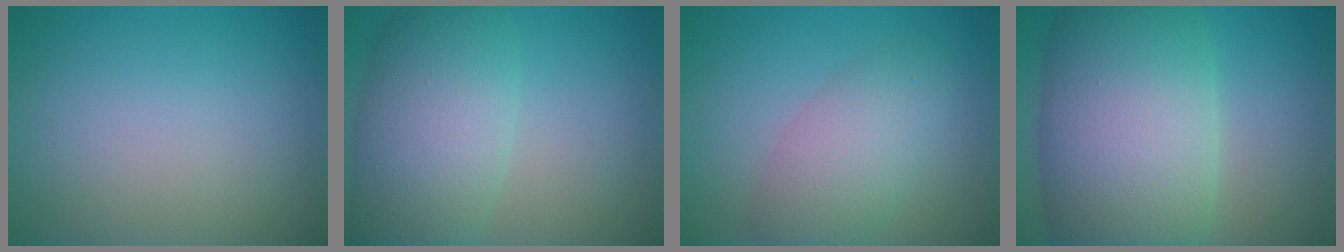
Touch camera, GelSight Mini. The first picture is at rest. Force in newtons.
{"total": 8.2, "press": 8.2, "slide": 0.3}
{"total": 4.4, "press": 4.4, "slide": 0.2}
{"total": 13.7, "press": 13.7, "slide": 0.4}